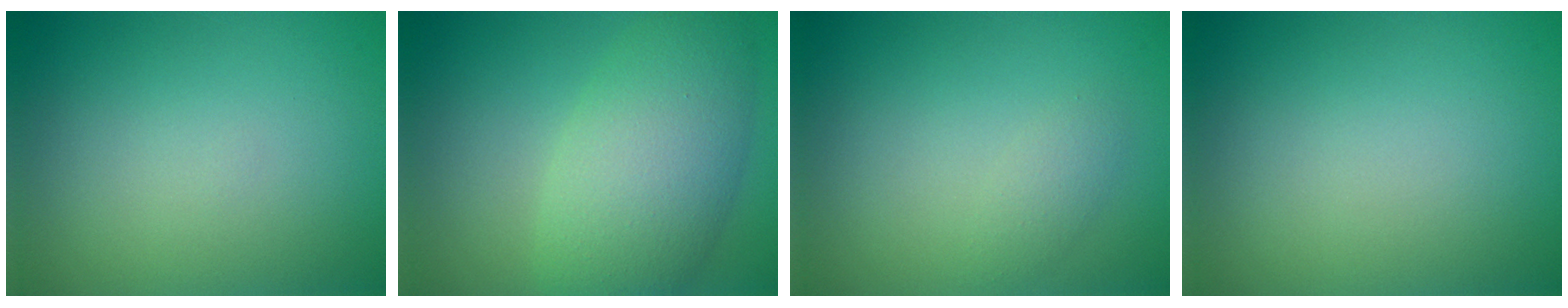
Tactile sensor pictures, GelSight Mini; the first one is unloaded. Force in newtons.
{"total": 7.0, "press": 7.0, "slide": 0.3}
{"total": 1.2, "press": 1.2, "slide": 0.0}
{"total": 0.0}